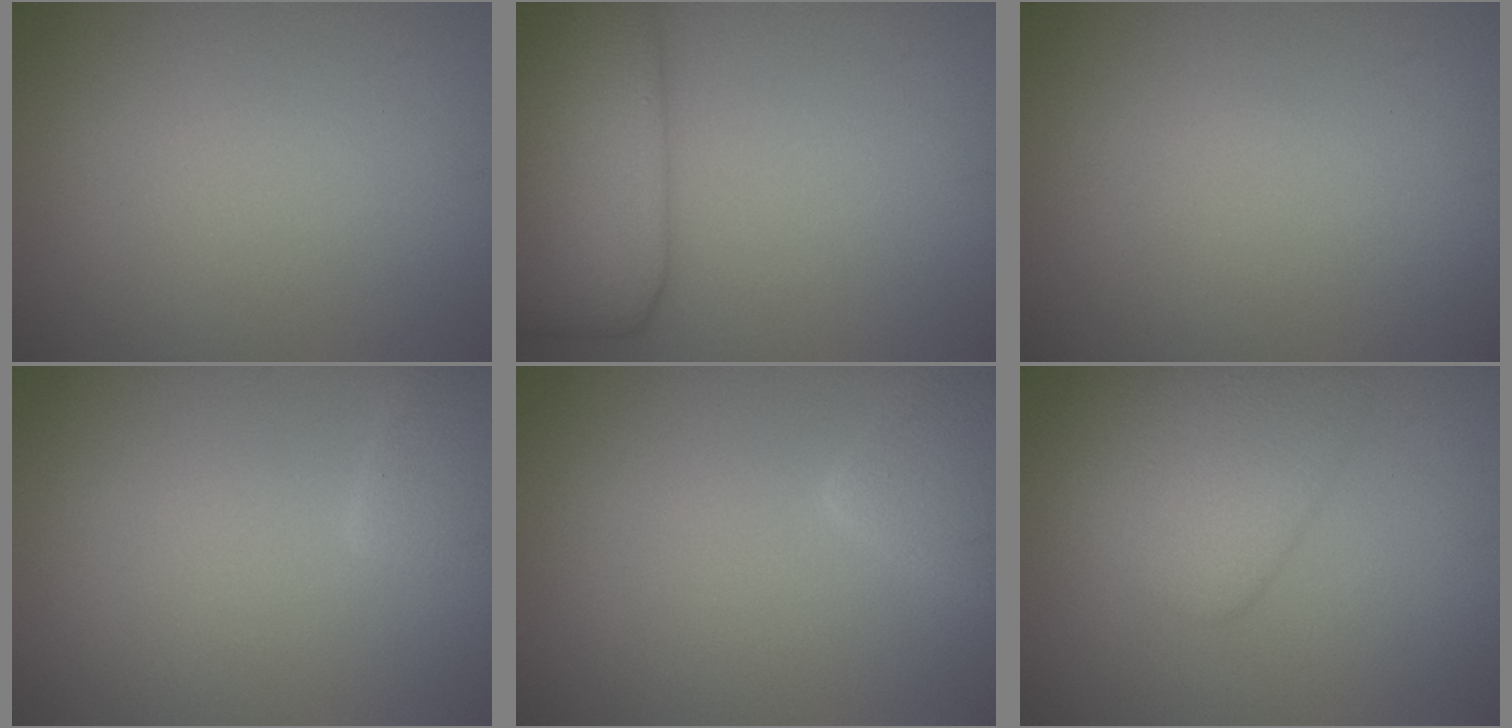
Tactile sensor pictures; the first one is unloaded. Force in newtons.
{"total": 6.7, "press": 6.7, "slide": 0.2}
{"total": 0.0}
{"total": 1.8, "press": 1.8, "slide": 0.2}
{"total": 3.3, "press": 3.3, "slide": 0.3}
{"total": 4.2, "press": 4.2, "slide": 0.1}